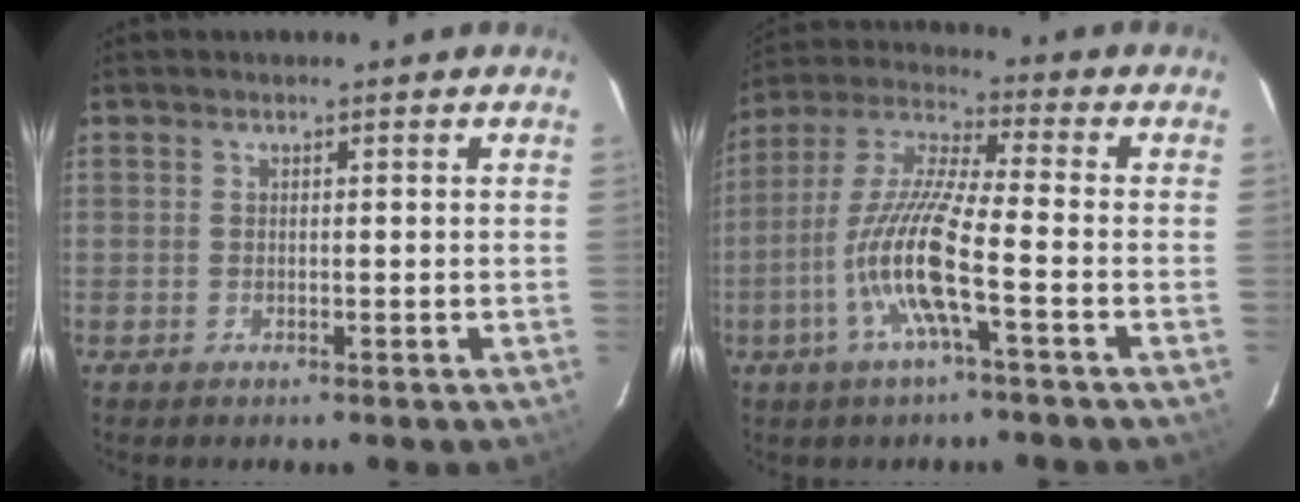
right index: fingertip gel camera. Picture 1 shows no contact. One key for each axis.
{"total": 12.4, "fx": -4.3, "fy": 0.8, "fz": 11.6, "tx": -0.241, "ty": -0.001, "tz": -0.090}